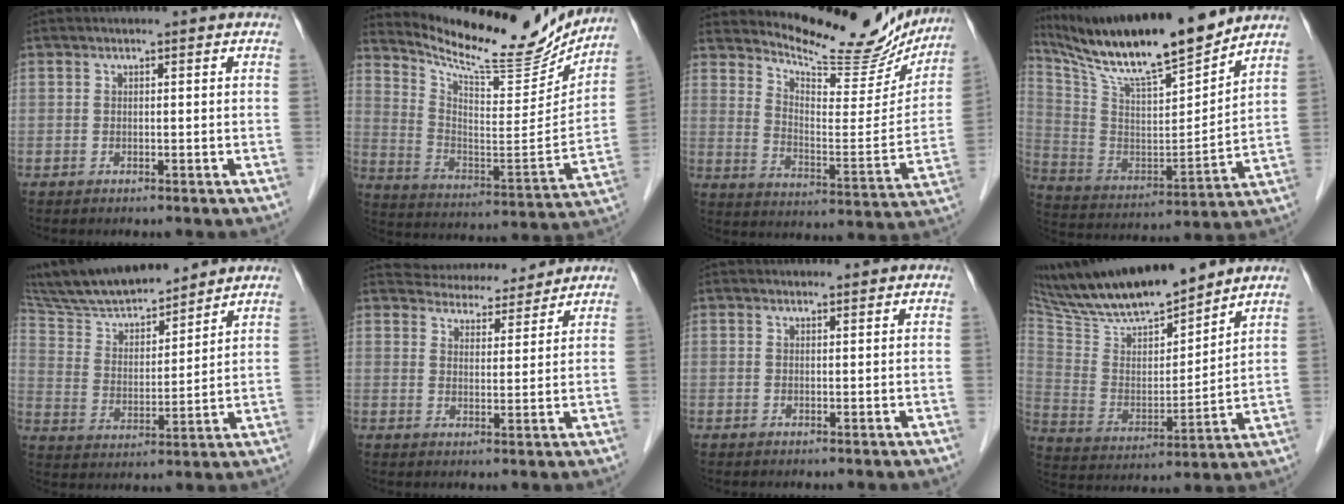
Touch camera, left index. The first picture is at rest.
{"total": 19.1, "force": [17.9, 3.0, 6.0], "torque": [-0.116, -0.051, 0.273]}
{"total": 18.1, "force": [16.9, 3.7, 5.3], "torque": [-0.081, -0.047, 0.227]}
{"total": 19.5, "force": [16.8, 1.6, 9.9], "torque": [-0.185, -0.003, 0.298]}
{"total": 16.0, "force": [14.3, 2.7, 6.6], "torque": [-0.124, 0.018, 0.260]}
{"total": 9.1, "force": [8.8, 2.1, 1.4], "torque": [-0.017, 0.012, 0.124]}
{"total": 1.2, "force": [1.2, 0.2, 0.1], "torque": [-0.008, 0.008, 0.023]}
{"total": 18.7, "force": [16.3, 2.9, 8.7], "torque": [-0.159, 0.005, 0.299]}